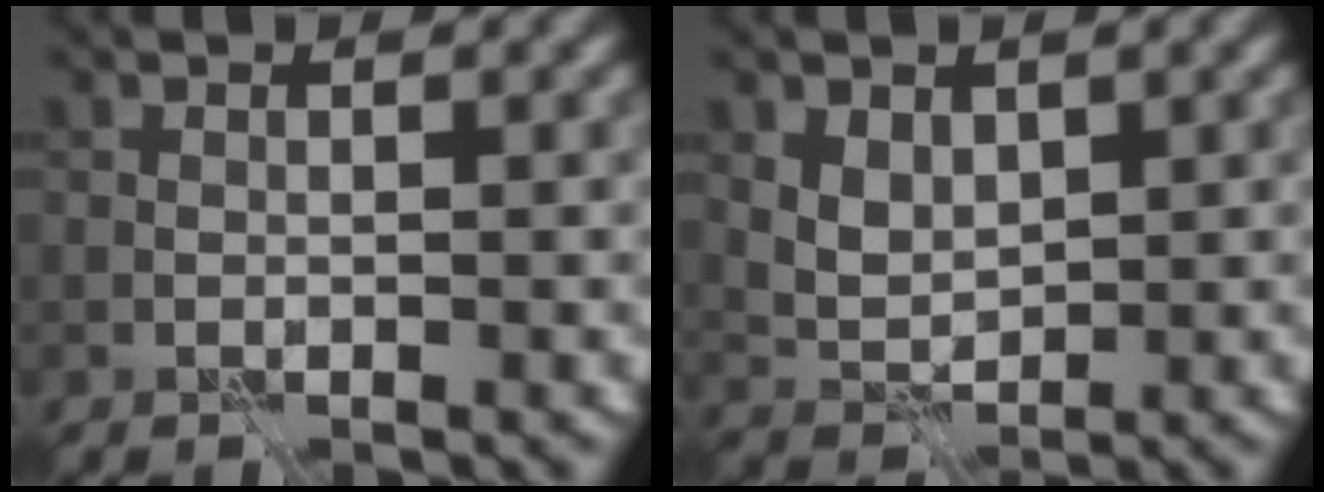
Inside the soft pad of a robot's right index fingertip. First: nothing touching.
{"total": 2.8, "force": [1.1, 1.9, 1.7], "torque": [-0.036, -0.006, 0.025]}